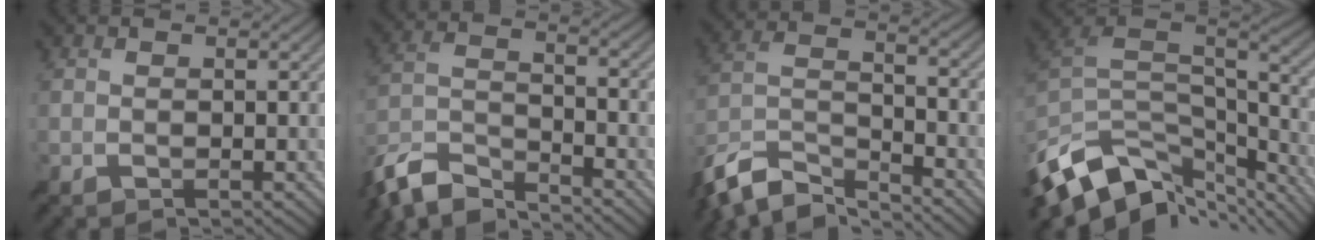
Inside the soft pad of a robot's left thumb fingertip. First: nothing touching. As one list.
[{"total": 9.7, "force": [-8.7, 2.2, 3.9], "torque": [-0.083, -0.006, -0.177]}, {"total": 10.7, "force": [-8.9, 3.0, 5.2], "torque": [-0.116, -0.012, -0.179]}, {"total": 14.4, "force": [-8.9, 7.9, 8.2], "torque": [-0.206, -0.020, -0.143]}]